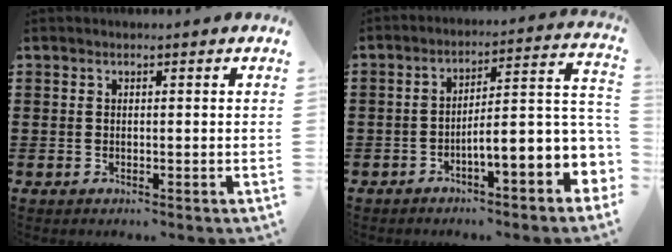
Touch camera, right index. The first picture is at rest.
{"total": 7.0, "force": [-3.0, 1.0, 6.2], "torque": [-0.100, -0.031, -0.060]}